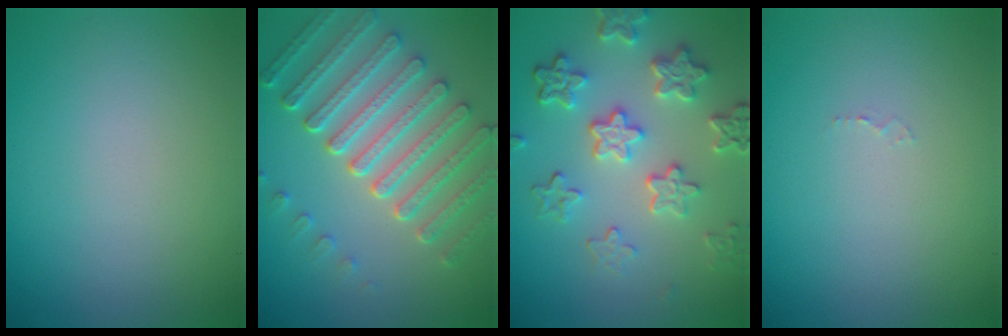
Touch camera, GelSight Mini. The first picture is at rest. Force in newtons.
{"total": 7.1, "press": 5.3, "slide": 4.8}
{"total": 5.7, "press": 4.3, "slide": 3.7}
{"total": 0.5, "press": 0.5, "slide": 0.1}